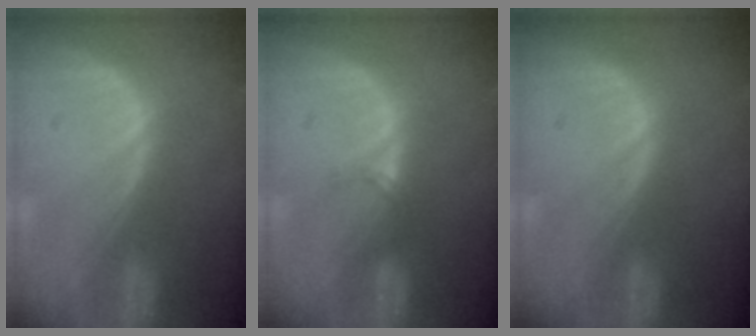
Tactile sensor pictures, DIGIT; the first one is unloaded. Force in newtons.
{"total": 1.9, "press": 1.5, "slide": 1.2}
{"total": 0.0}